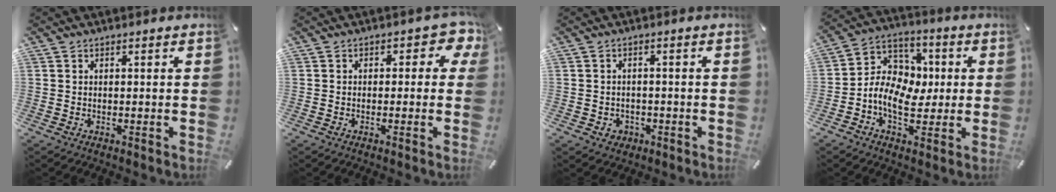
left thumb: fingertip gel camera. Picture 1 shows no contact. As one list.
[{"total": 4.1, "force": [0.5, 2.6, 3.1], "torque": [-0.038, 0.005, 0.002]}, {"total": 2.7, "force": [-0.9, 2.5, 0.8], "torque": [-0.008, 0.000, -0.020]}, {"total": 10.9, "force": [-2.2, 8.7, 6.2], "torque": [-0.131, 0.019, -0.039]}]